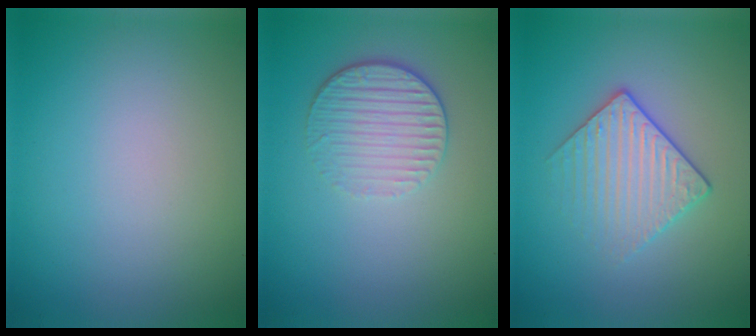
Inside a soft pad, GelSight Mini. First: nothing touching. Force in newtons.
{"total": 3.3, "press": 2.8, "slide": 1.8}
{"total": 3.1, "press": 2.8, "slide": 1.2}